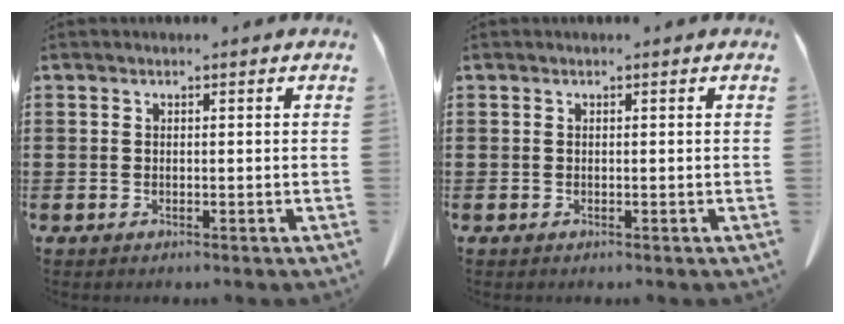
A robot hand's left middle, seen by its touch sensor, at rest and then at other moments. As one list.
[{"total": 0.0}]